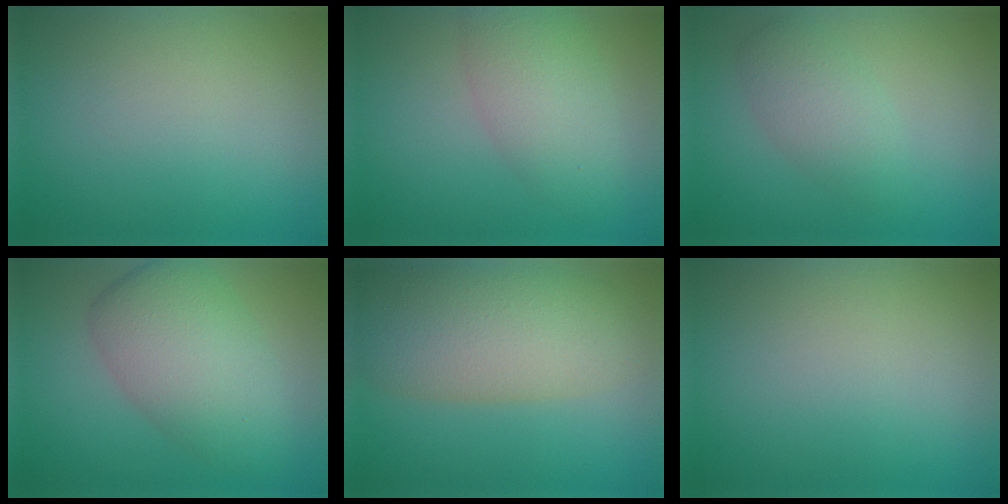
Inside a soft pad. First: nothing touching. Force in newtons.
{"total": 4.5, "press": 4.5, "slide": 0.2}
{"total": 2.9, "press": 2.9, "slide": 0.2}
{"total": 6.8, "press": 6.8, "slide": 0.0}
{"total": 8.1, "press": 8.1, "slide": 0.8}
{"total": 0.0}